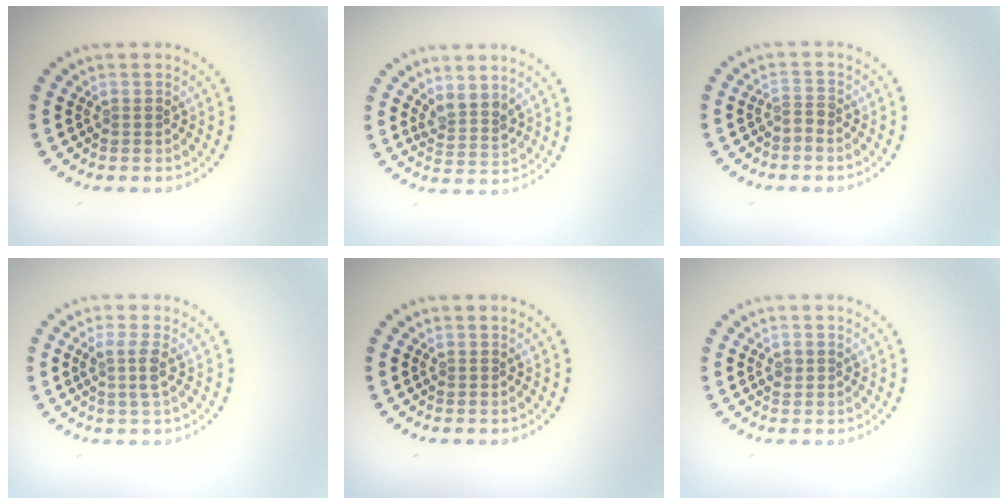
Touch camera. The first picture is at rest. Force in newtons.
{"total": 2.4, "press": 1.9, "slide": 1.5}
{"total": 1.0, "press": 0.4, "slide": 0.9}
{"total": 1.9, "press": 1.6, "slide": 1.0}
{"total": 0.0}
{"total": 0.9, "press": 0.9, "slide": 0.1}